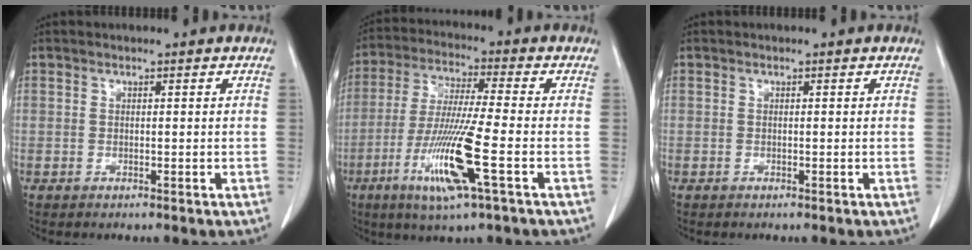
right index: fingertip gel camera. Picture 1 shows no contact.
{"total": 12.9, "force": [-4.6, -0.1, 12.0], "torque": [-0.246, -0.025, -0.091]}
{"total": 0.0}